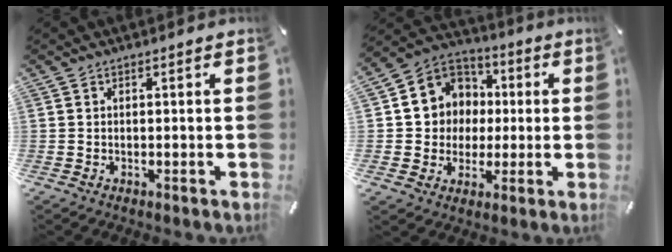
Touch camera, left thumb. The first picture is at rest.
{"total": 10.6, "force": [-0.3, 10.4, 1.7], "torque": [-0.037, 0.000, 0.000]}